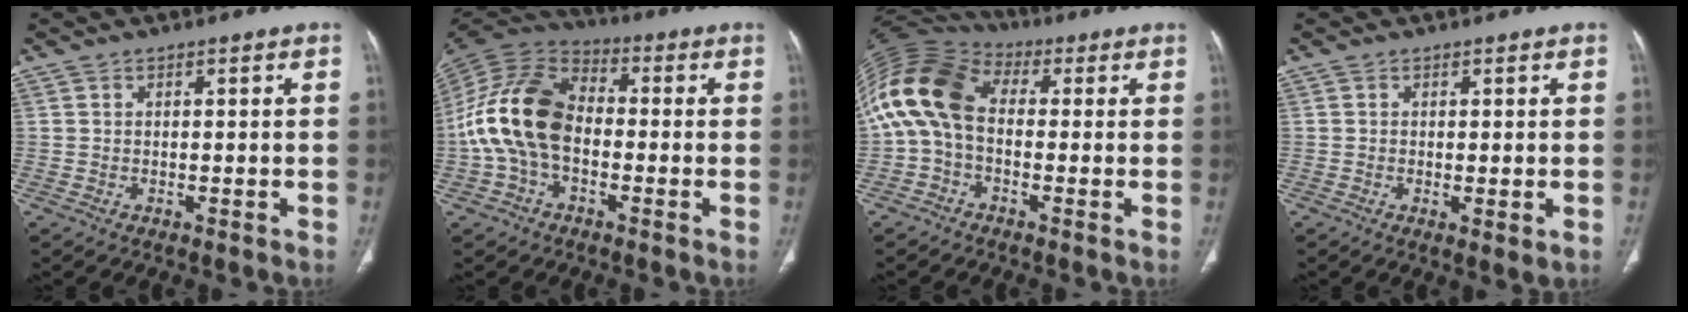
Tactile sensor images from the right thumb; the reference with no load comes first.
{"total": 15.4, "force": [-2.0, 10.1, 11.5], "torque": [-0.226, 0.036, -0.045]}
{"total": 13.7, "force": [0.2, 9.0, 10.4], "torque": [-0.214, 0.039, -0.010]}
{"total": 2.2, "force": [-0.3, 0.7, 2.1], "torque": [-0.042, -0.010, -0.006]}